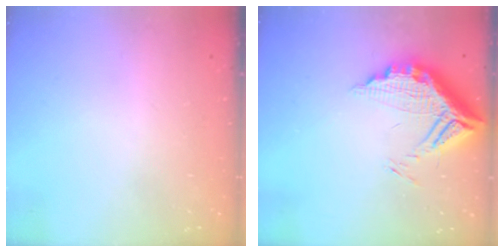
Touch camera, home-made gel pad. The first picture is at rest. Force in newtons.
{"total": 14.5, "press": 14.4, "slide": 1.1}